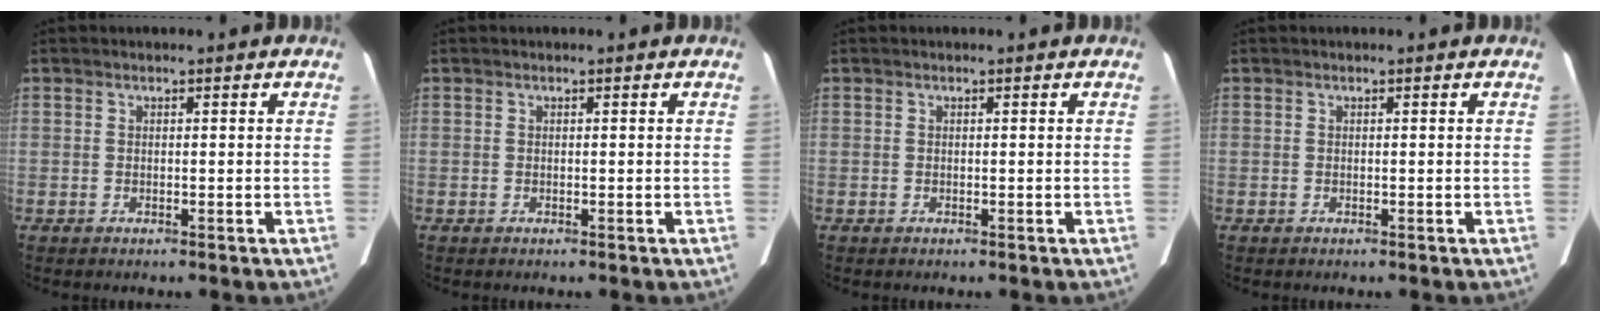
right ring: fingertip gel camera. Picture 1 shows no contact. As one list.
[{"total": 0.0}, {"total": 0.0}, {"total": 0.0}]